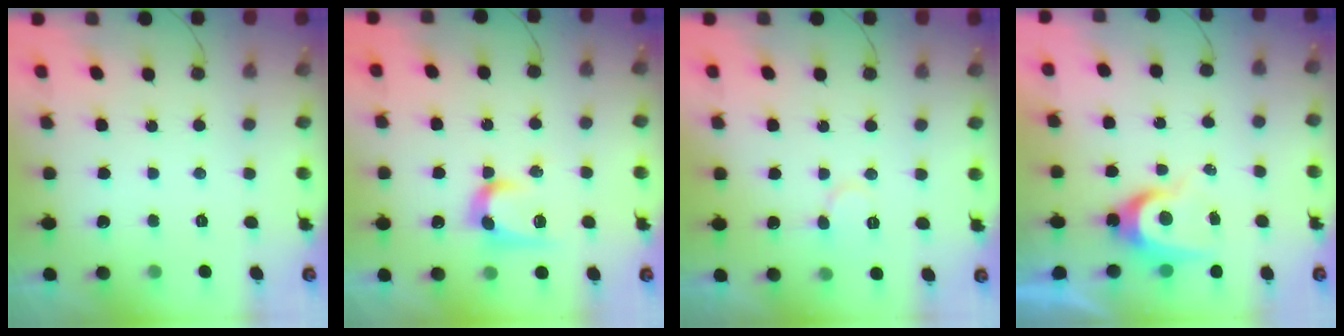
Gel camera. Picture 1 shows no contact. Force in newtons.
{"total": 10.3, "press": 10.3, "slide": 0.6}
{"total": 6.8, "press": 6.8, "slide": 0.8}
{"total": 8.2, "press": 8.2, "slide": 0.3}